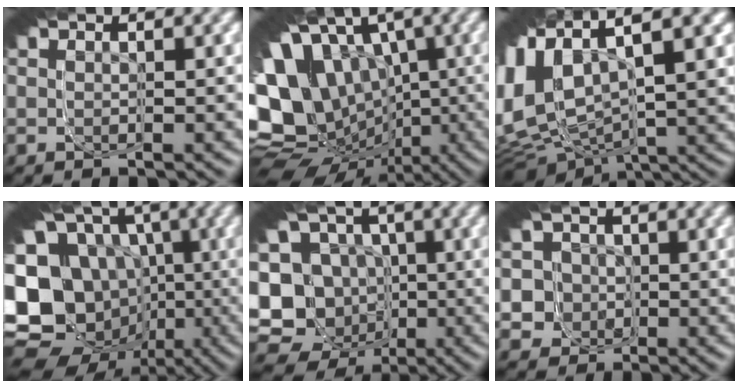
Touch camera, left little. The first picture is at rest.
{"total": 20.3, "force": [-3.5, 14.0, 14.2], "torque": [-0.217, -0.027, -0.055]}
{"total": 16.5, "force": [-1.0, 12.6, 10.6], "torque": [-0.205, -0.016, -0.030]}
{"total": 21.1, "force": [-6.1, 14.3, 14.4], "torque": [-0.220, -0.055, -0.090]}
{"total": 18.4, "force": [-3.2, 14.3, 11.1], "torque": [-0.192, -0.029, -0.059]}
{"total": 11.8, "force": [-0.9, 10.8, 4.7], "torque": [-0.109, -0.031, -0.023]}